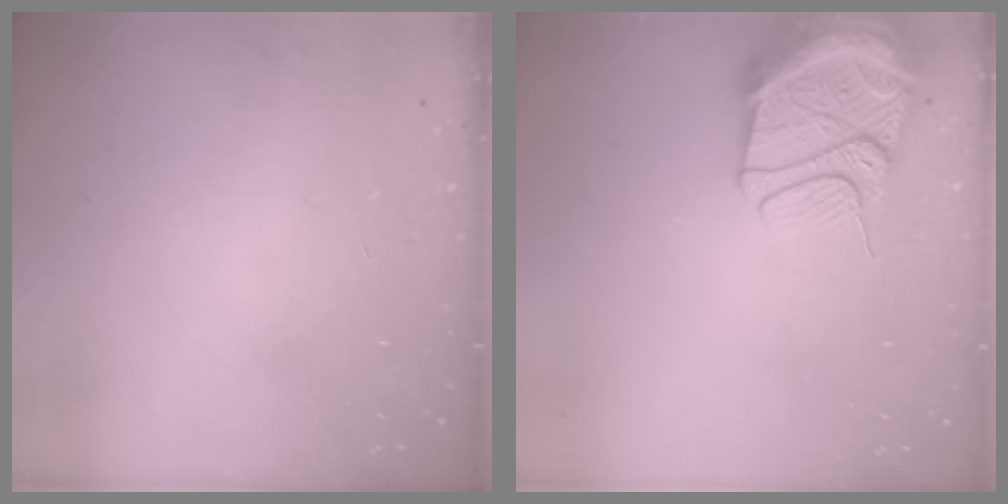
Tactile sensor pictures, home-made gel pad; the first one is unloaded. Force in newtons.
{"total": 14.8, "press": 14.7, "slide": 1.7}